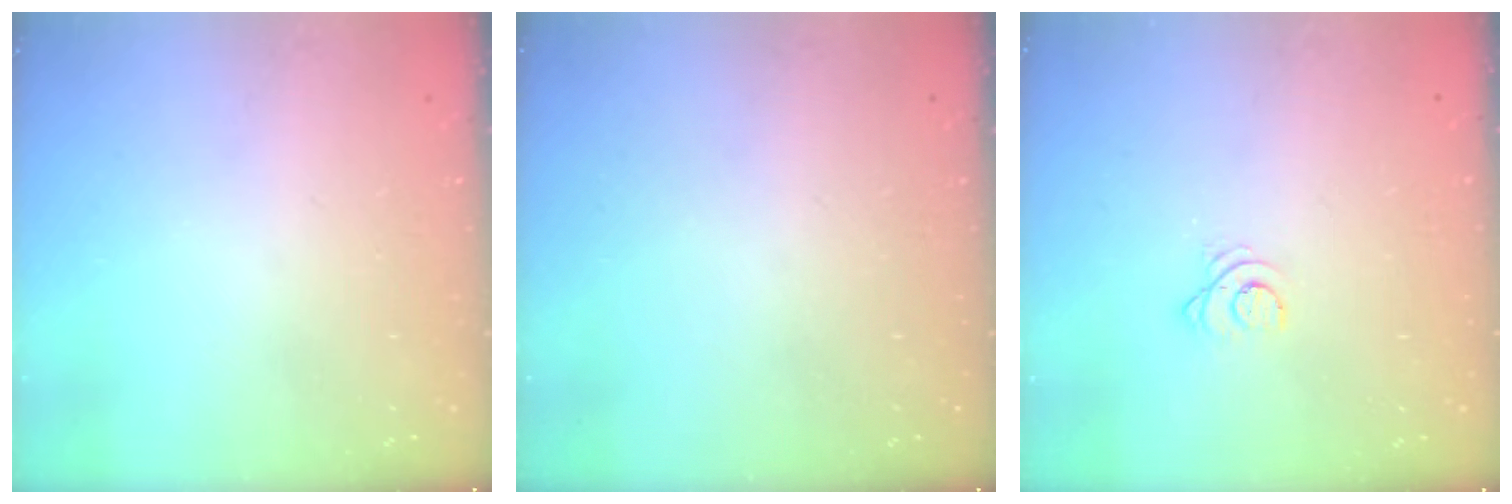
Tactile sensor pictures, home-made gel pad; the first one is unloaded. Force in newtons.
{"total": 0.0}
{"total": 2.3, "press": 2.3, "slide": 0.3}